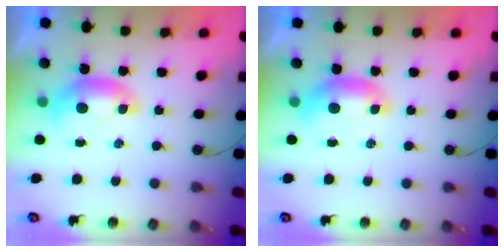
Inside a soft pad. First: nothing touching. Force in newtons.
{"total": 0.0}